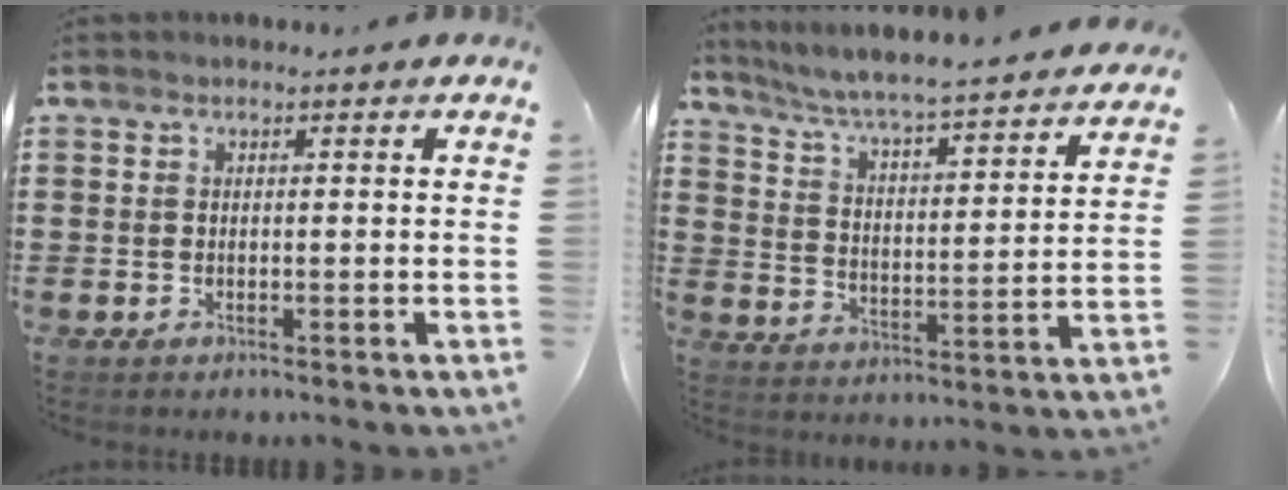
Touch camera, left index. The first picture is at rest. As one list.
[{"total": 4.7, "force": [4.4, -0.6, 1.5], "torque": [-0.051, -0.040, 0.066]}]